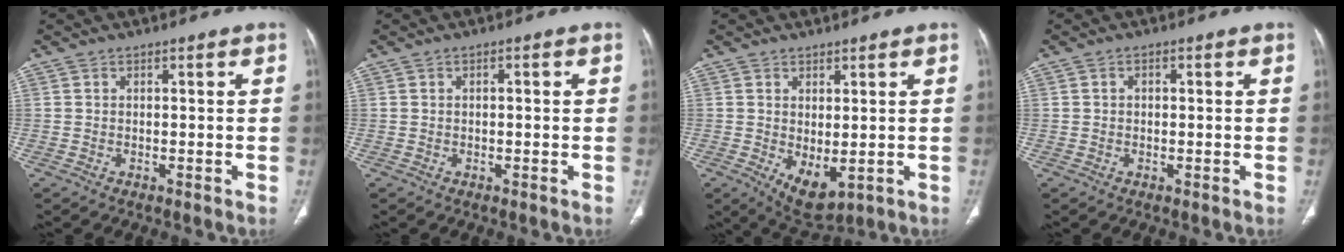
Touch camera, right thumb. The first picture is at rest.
{"total": 1.0, "force": [0.1, 0.4, 0.9], "torque": [-0.014, 0.005, 0.004]}
{"total": 6.2, "force": [-0.7, 3.2, 5.3], "torque": [-0.078, -0.014, 0.010]}
{"total": 0.9, "force": [0.2, 0.7, 0.6], "torque": [-0.006, 0.003, 0.001]}